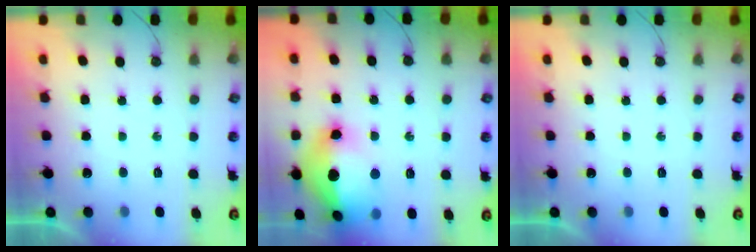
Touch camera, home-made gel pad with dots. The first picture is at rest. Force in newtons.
{"total": 24.8, "press": 23.6, "slide": 7.5}
{"total": 0.0}